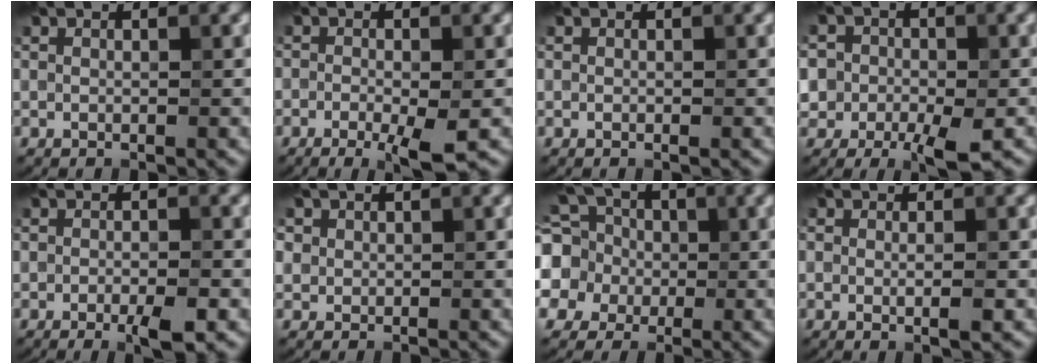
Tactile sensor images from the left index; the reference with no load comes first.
{"total": 3.6, "force": [-1.5, 0.9, 3.1], "torque": [-0.052, -0.008, -0.029]}
{"total": 0.0}
{"total": 7.1, "force": [-2.6, 5.5, 3.8], "torque": [-0.043, -0.007, -0.056]}
{"total": 2.8, "force": [-1.3, 0.8, 2.3], "torque": [-0.037, -0.003, -0.022]}
{"total": 1.8, "force": [0.9, 1.5, 0.4], "torque": [-0.007, 0.001, 0.024]}
{"total": 10.1, "force": [1.2, 8.9, 4.7], "torque": [-0.117, 0.019, -0.018]}
{"total": 1.6, "force": [-0.2, 0.3, 1.6], "torque": [-0.026, -0.006, -0.004]}